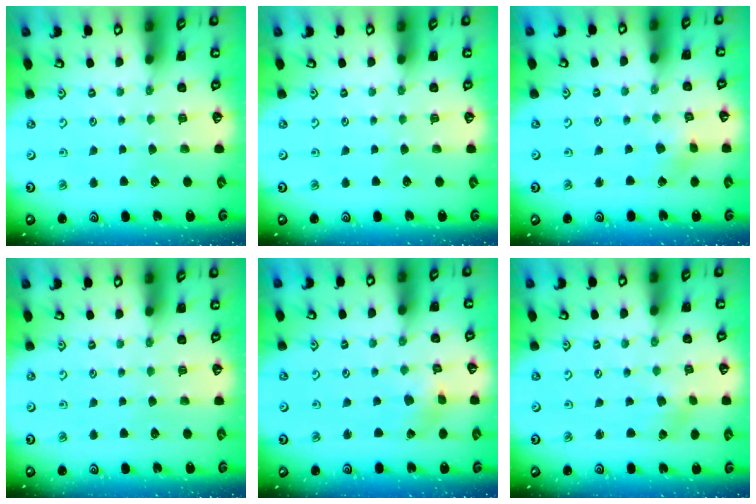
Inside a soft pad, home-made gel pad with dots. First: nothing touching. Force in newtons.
{"total": 0.0}
{"total": 2.0, "press": 2.0, "slide": 0.2}
{"total": 0.0}
{"total": 1.5, "press": 1.5, "slide": 0.3}
{"total": 2.6, "press": 2.6, "slide": 0.2}